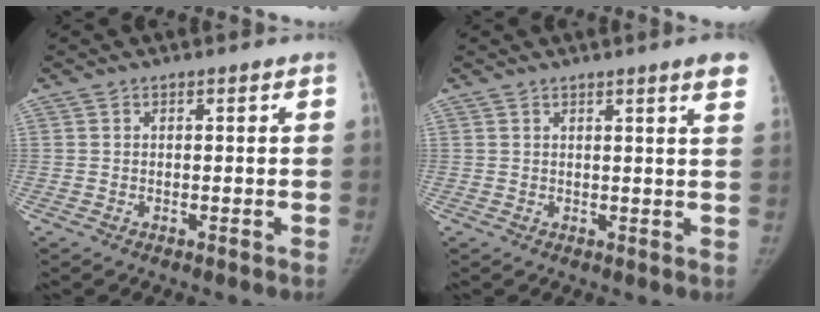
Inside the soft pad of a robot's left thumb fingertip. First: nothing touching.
{"total": 4.9, "force": [3.2, 0.0, 3.6], "torque": [-0.040, -0.011, 0.032]}